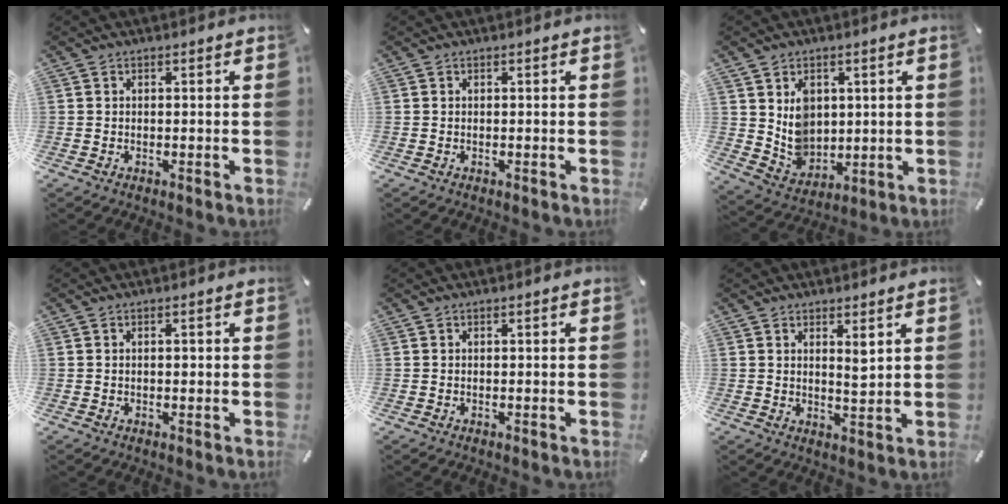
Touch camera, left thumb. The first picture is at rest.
{"total": 0.0}
{"total": 8.1, "force": [3.1, 7.0, 2.6], "torque": [-0.047, -0.016, 0.065]}
{"total": 0.8, "force": [0.0, 0.5, 0.6], "torque": [-0.013, 0.000, 0.000]}
{"total": 0.0}
{"total": 3.7, "force": [2.3, 0.9, 2.8], "torque": [-0.045, -0.014, 0.036]}